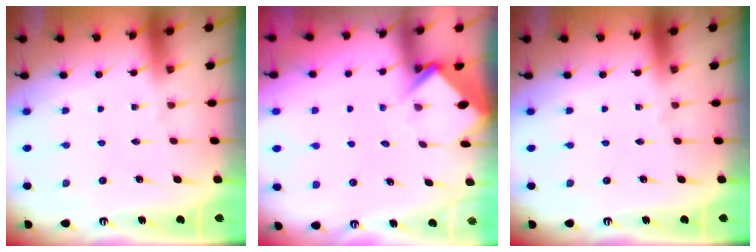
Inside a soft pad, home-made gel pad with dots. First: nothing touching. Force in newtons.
{"total": 3.8, "press": 3.8, "slide": 0.3}
{"total": 0.0}